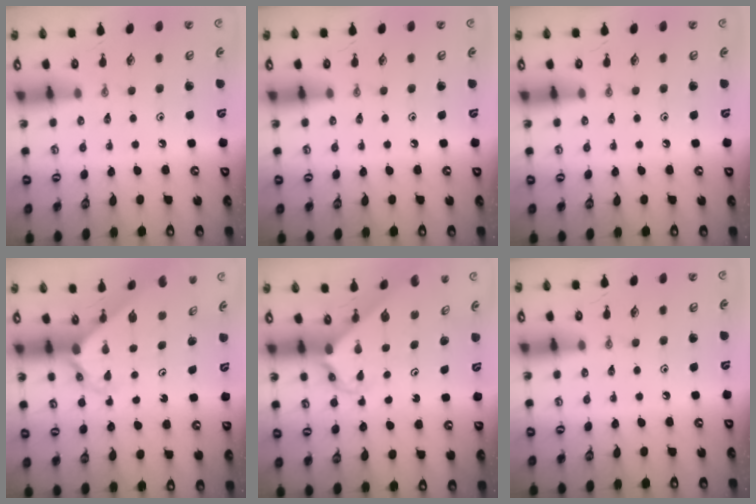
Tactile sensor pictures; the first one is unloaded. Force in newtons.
{"total": 0.0}
{"total": 0.0}
{"total": 2.6, "press": 2.6, "slide": 0.1}
{"total": 2.5, "press": 2.5, "slide": 0.2}
{"total": 0.0}